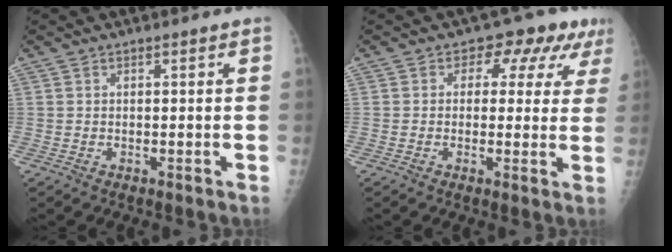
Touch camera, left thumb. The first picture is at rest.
{"total": 7.9, "force": [3.4, 5.4, 4.6], "torque": [-0.001, 0.001, 0.031]}